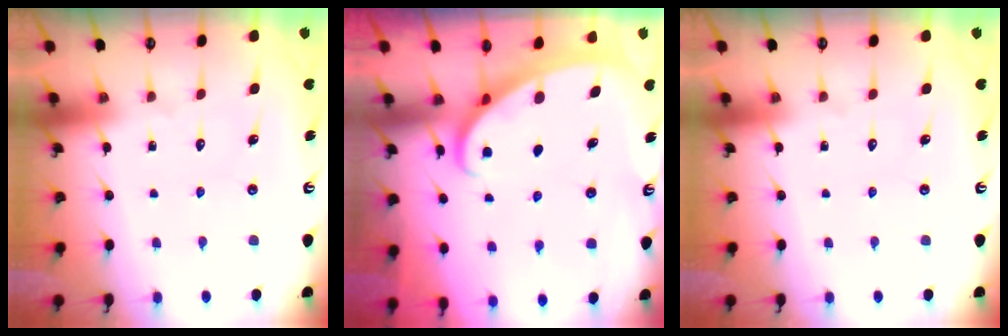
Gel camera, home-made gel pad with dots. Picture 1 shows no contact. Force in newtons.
{"total": 2.2, "press": 2.2, "slide": 0.2}
{"total": 0.0}